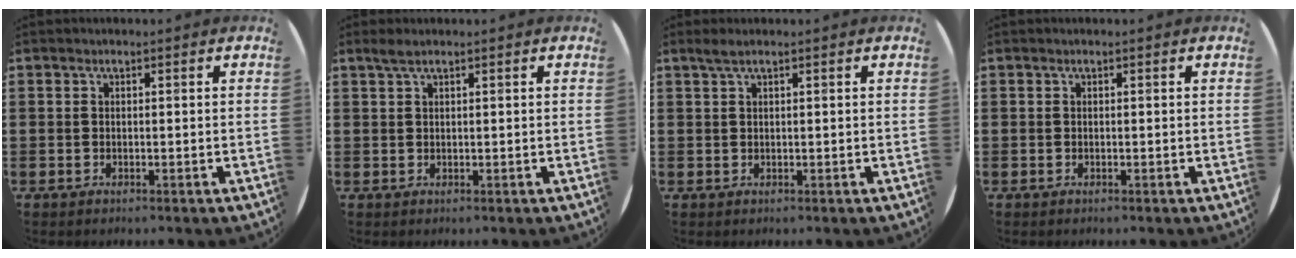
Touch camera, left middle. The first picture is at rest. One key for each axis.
{"total": 1.2, "fx": 0.9, "fy": 0.1, "fz": 0.8, "tx": -0.016, "ty": 0.002, "tz": 0.015}
{"total": 1.2, "fx": 0.7, "fy": 0.0, "fz": 0.9, "tx": -0.019, "ty": 0.003, "tz": 0.012}
{"total": 0.0}